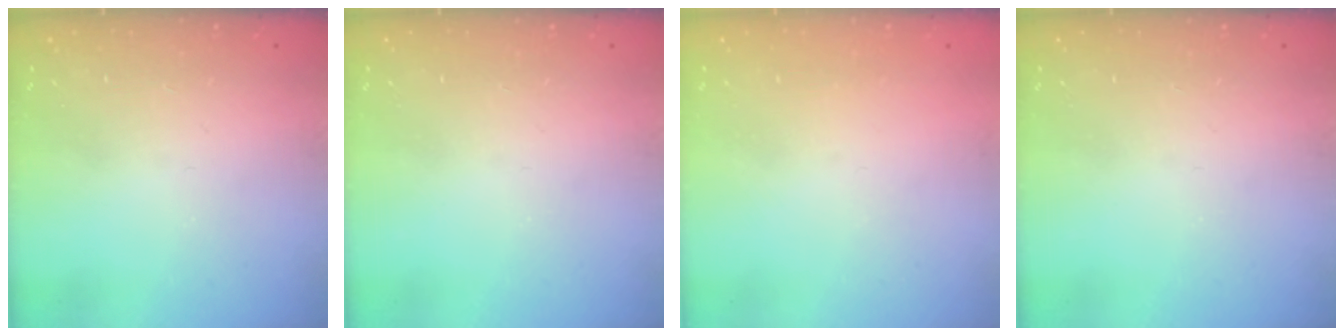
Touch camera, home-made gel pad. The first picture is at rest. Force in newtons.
{"total": 0.0}
{"total": 1.6, "press": 1.6, "slide": 0.2}
{"total": 0.0}